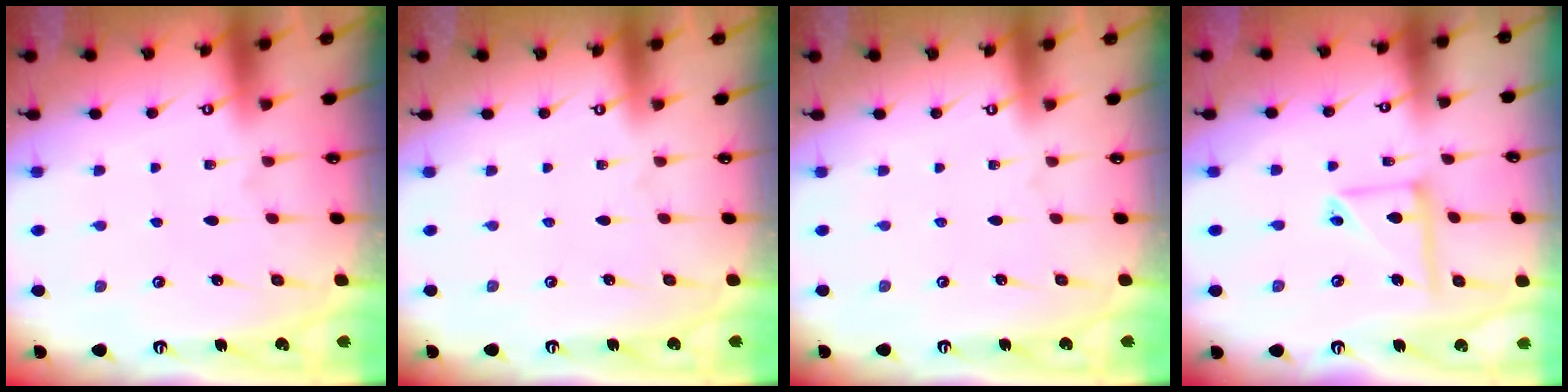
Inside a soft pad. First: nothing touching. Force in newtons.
{"total": 0.0}
{"total": 0.0}
{"total": 8.1, "press": 8.1, "slide": 0.4}